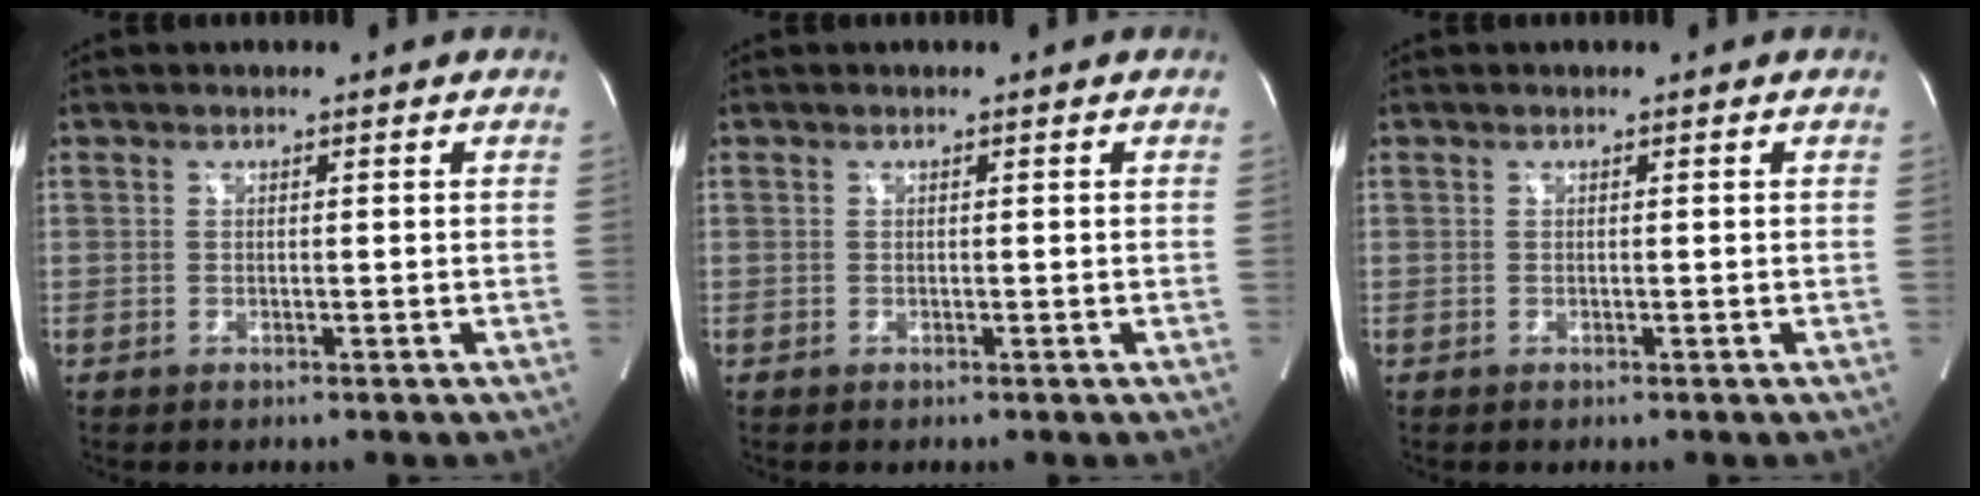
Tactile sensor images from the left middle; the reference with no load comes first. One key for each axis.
{"total": 0.0}
{"total": 0.0}